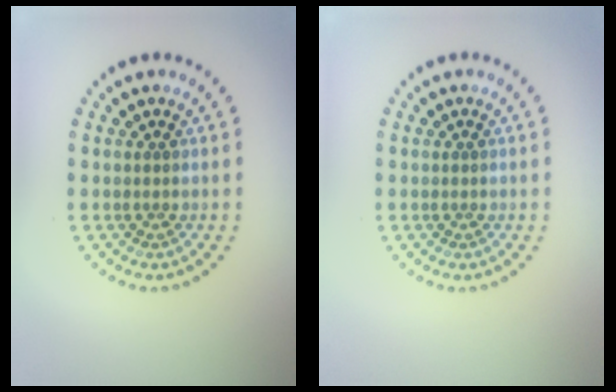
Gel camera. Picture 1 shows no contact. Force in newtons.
{"total": 0.0}